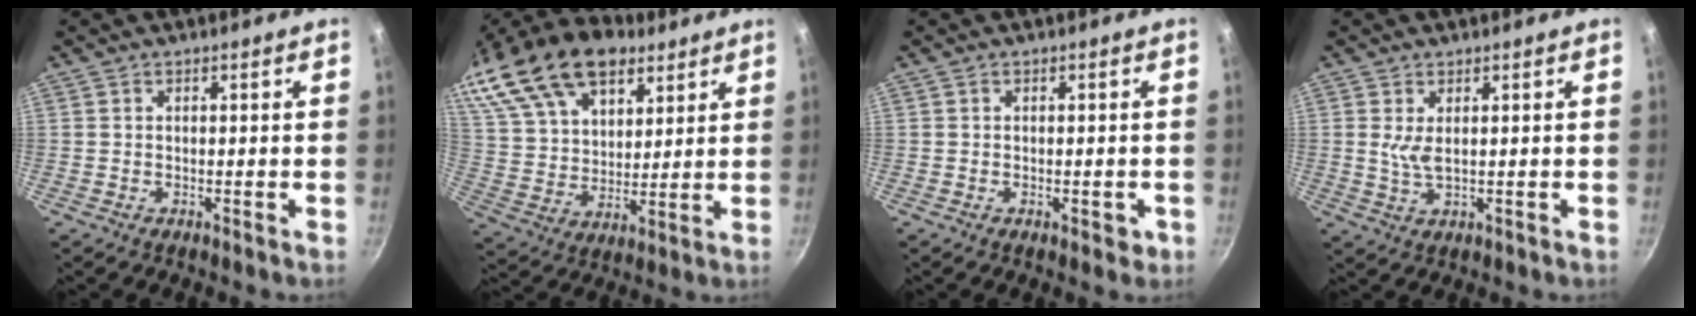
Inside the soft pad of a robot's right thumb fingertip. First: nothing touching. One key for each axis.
{"total": 26.5, "fx": 16.0, "fy": 14.9, "fz": 15.0, "tx": -0.296, "ty": -0.007, "tz": 0.287}
{"total": 2.4, "fx": -1.0, "fy": 1.2, "fz": 1.9, "tx": -0.013, "ty": 0.003, "tz": -0.014}
{"total": 3.0, "fx": 0.6, "fy": 1.2, "fz": 2.7, "tx": -0.053, "ty": -0.011, "tz": 0.016}